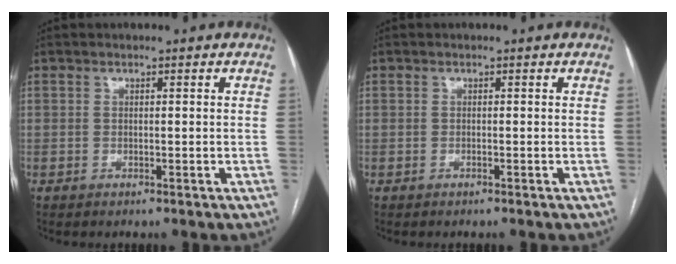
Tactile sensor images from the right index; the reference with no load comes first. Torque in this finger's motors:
{"motor_torque": [-0.83, 0.68, -0.32, -0.13]}